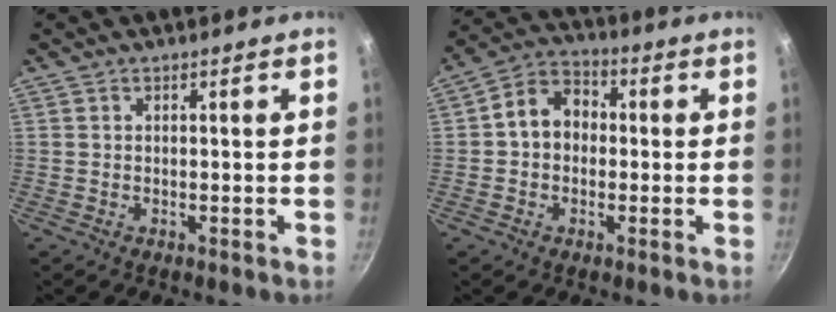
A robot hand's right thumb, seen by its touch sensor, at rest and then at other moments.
{"total": 8.4, "force": [0.1, 6.7, 5.1], "torque": [-0.053, 0.026, -0.017]}